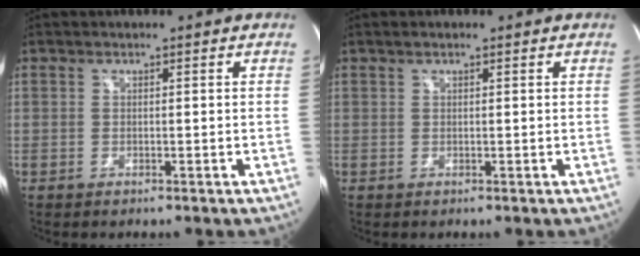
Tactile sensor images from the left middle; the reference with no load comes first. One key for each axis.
{"total": 1.0, "fx": 0.7, "fy": 0.3, "fz": 0.7, "tx": -0.015, "ty": 0.010, "tz": 0.012}